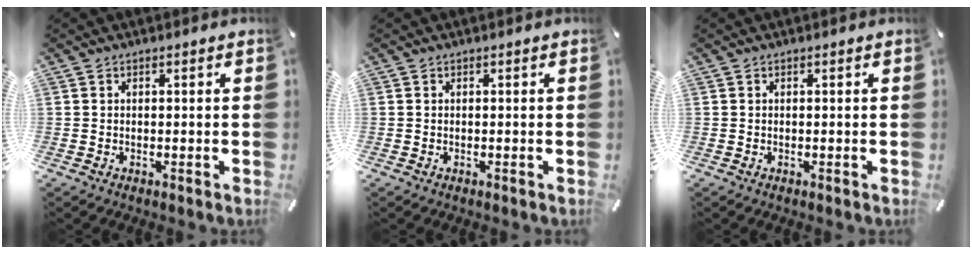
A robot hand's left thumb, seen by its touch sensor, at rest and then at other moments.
{"total": 0.0}
{"total": 0.0}